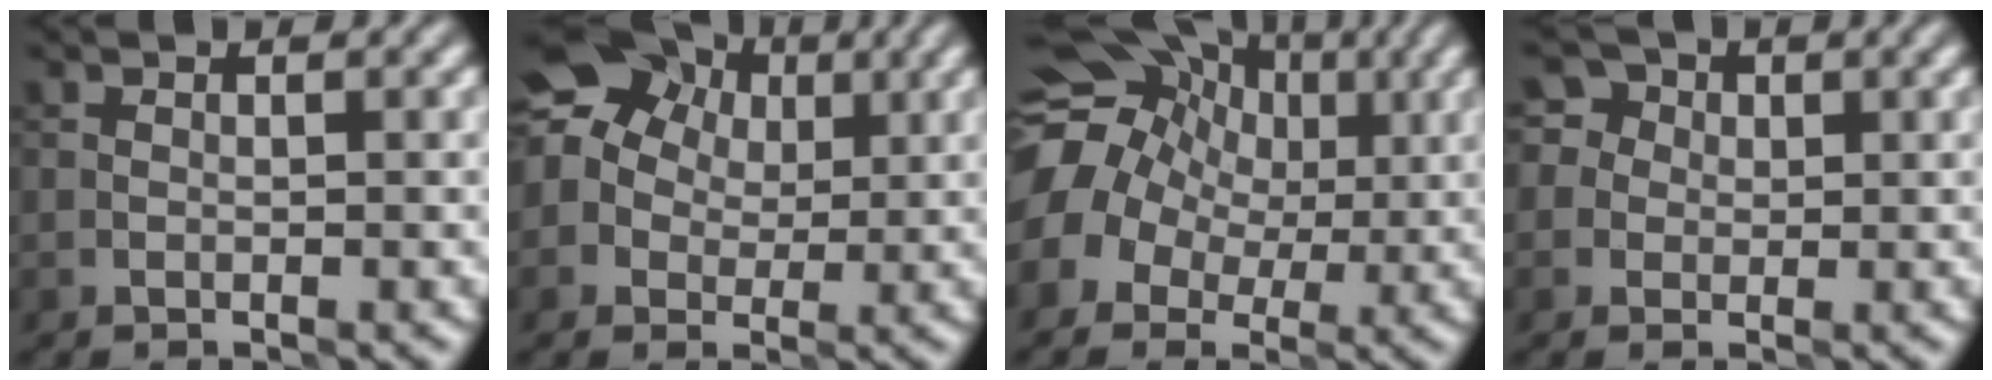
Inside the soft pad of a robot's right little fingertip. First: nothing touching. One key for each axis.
{"total": 10.1, "fx": 3.6, "fy": 8.2, "fz": 4.5, "tx": -0.080, "ty": 0.041, "tz": 0.030}
{"total": 12.0, "fx": 2.4, "fy": 9.8, "fz": 6.4, "tx": -0.119, "ty": 0.036, "tz": 0.010}
{"total": 4.2, "fx": 1.3, "fy": 3.8, "fz": 1.3, "tx": 0.006, "ty": 0.034, "tz": -0.004}